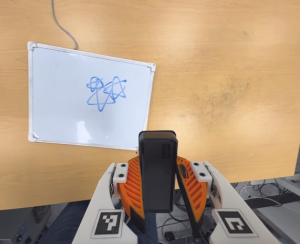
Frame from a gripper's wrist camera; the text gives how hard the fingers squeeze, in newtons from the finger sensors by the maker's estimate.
{"total": 5.6, "left": 4.9, "right": 6.3}